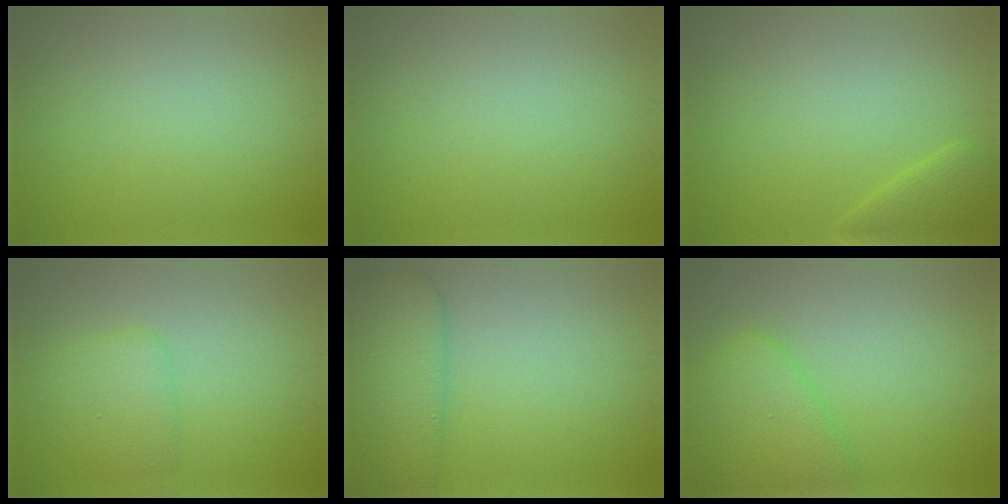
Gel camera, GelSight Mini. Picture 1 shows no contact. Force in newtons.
{"total": 0.0}
{"total": 2.0, "press": 2.0, "slide": 0.1}
{"total": 2.5, "press": 2.5, "slide": 0.1}
{"total": 5.5, "press": 5.5, "slide": 0.1}
{"total": 4.8, "press": 4.8, "slide": 0.3}